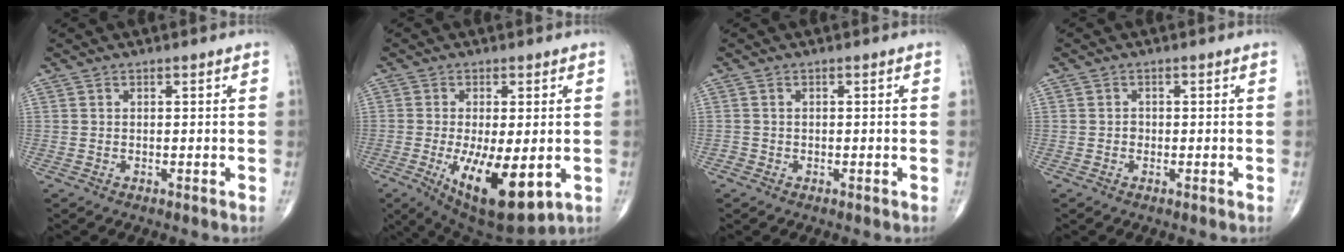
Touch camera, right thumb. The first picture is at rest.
{"total": 14.2, "force": [-3.7, 5.3, 12.6], "torque": [-0.208, -0.027, -0.043]}
{"total": 0.7, "force": [-0.4, 0.6, 0.0], "torque": [0.001, 0.003, -0.009]}
{"total": 0.9, "force": [-0.3, 0.8, 0.3], "torque": [0.002, 0.004, -0.008]}